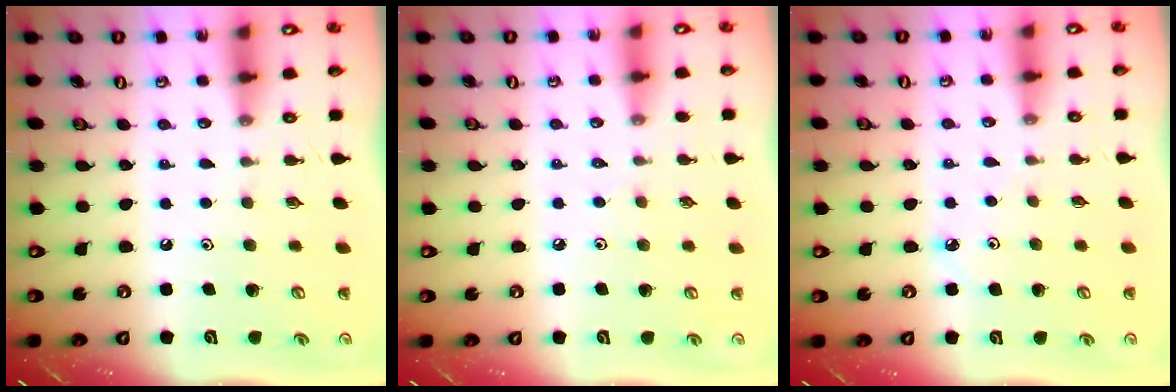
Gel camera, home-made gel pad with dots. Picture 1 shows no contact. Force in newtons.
{"total": 2.5, "press": 2.5, "slide": 0.5}
{"total": 2.9, "press": 2.9, "slide": 0.3}